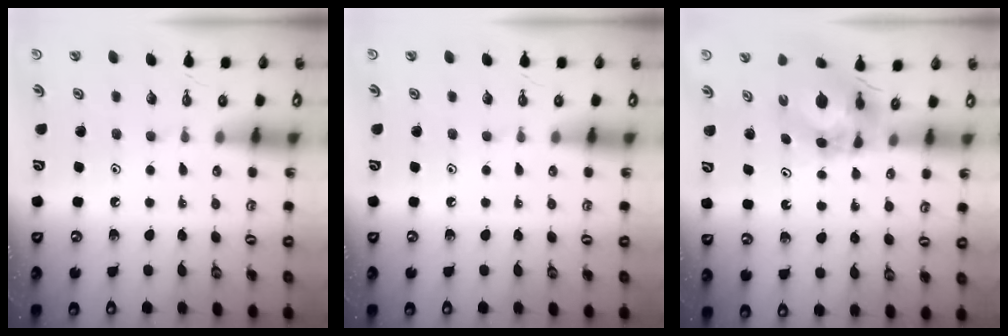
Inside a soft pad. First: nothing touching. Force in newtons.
{"total": 0.0}
{"total": 6.6, "press": 6.6, "slide": 0.7}